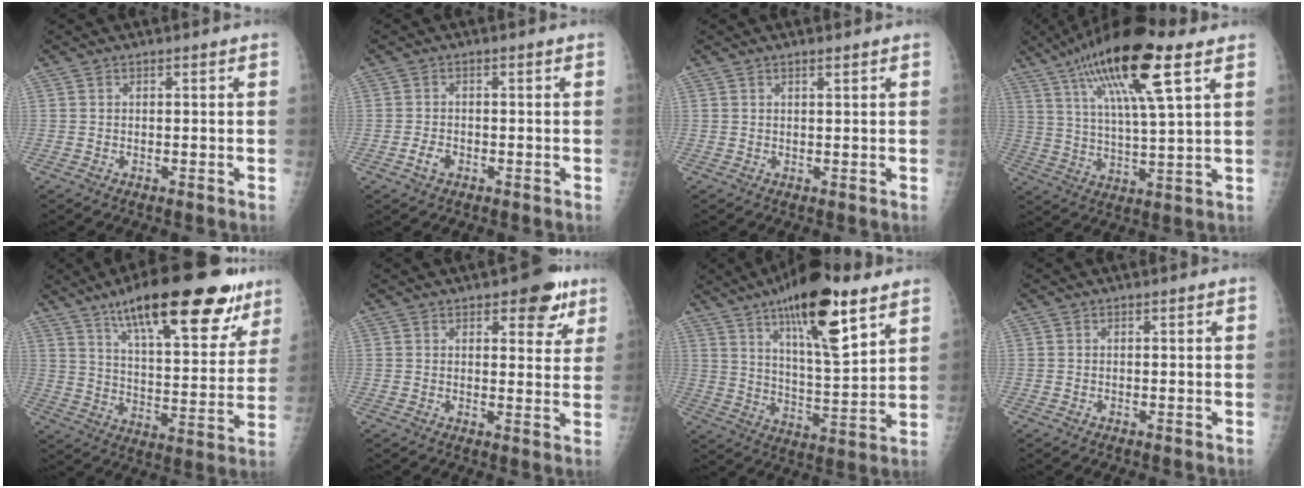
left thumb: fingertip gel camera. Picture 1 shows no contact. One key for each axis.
{"total": 2.1, "fx": -1.1, "fy": 1.3, "fz": 1.2, "tx": -0.021, "ty": 0.004, "tz": -0.020}
{"total": 0.8, "fx": 0.6, "fy": 0.0, "fz": 0.5, "tx": -0.005, "ty": -0.003, "tz": 0.012}
{"total": 18.2, "fx": 9.4, "fy": 3.7, "fz": 15.2, "tx": -0.264, "ty": -0.016, "tz": 0.164}
{"total": 24.5, "fx": 15.5, "fy": 7.8, "fz": 17.3, "tx": -0.215, "ty": -0.045, "tz": 0.236}
{"total": 7.5, "fx": 4.3, "fy": 3.6, "fz": 4.9, "tx": -0.027, "ty": -0.017, "tz": 0.051}
{"total": 18.3, "fx": 10.6, "fy": 4.9, "fz": 14.0, "tx": -0.204, "ty": -0.053, "tz": 0.177}
{"total": 0.0}